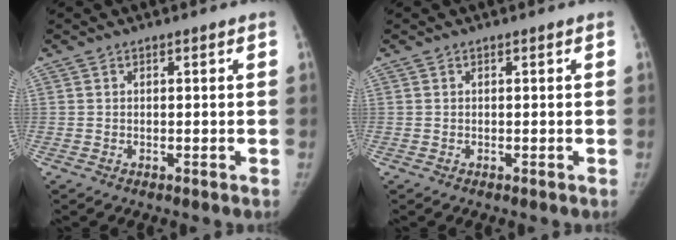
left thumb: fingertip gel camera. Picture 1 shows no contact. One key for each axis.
{"total": 0.0}